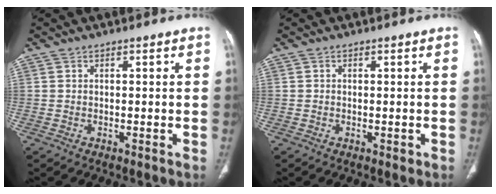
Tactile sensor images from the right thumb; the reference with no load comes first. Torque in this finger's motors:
{"motor_torque": [-0.16, 0.12, -0.23, 0.09, 0.08]}